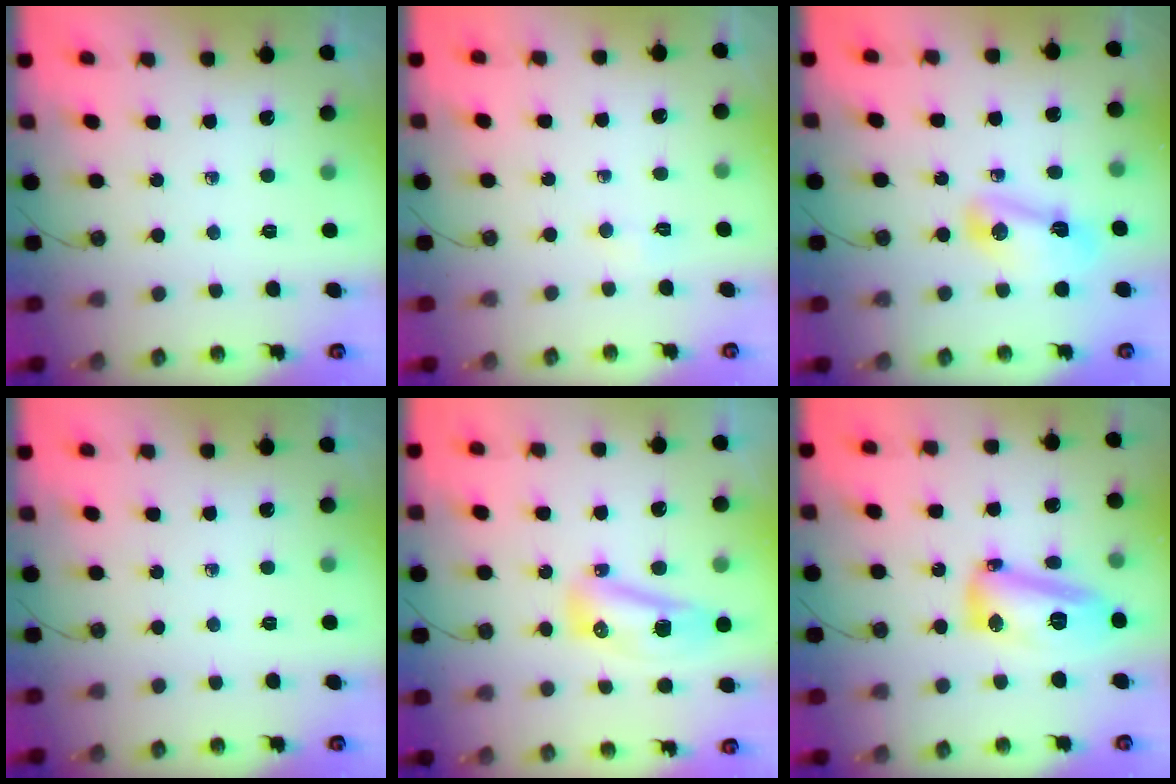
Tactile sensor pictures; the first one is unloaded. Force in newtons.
{"total": 2.8, "press": 2.8, "slide": 0.4}
{"total": 6.9, "press": 6.9, "slide": 0.4}
{"total": 0.0}
{"total": 9.4, "press": 9.3, "slide": 1.6}
{"total": 14.0, "press": 13.9, "slide": 1.6}